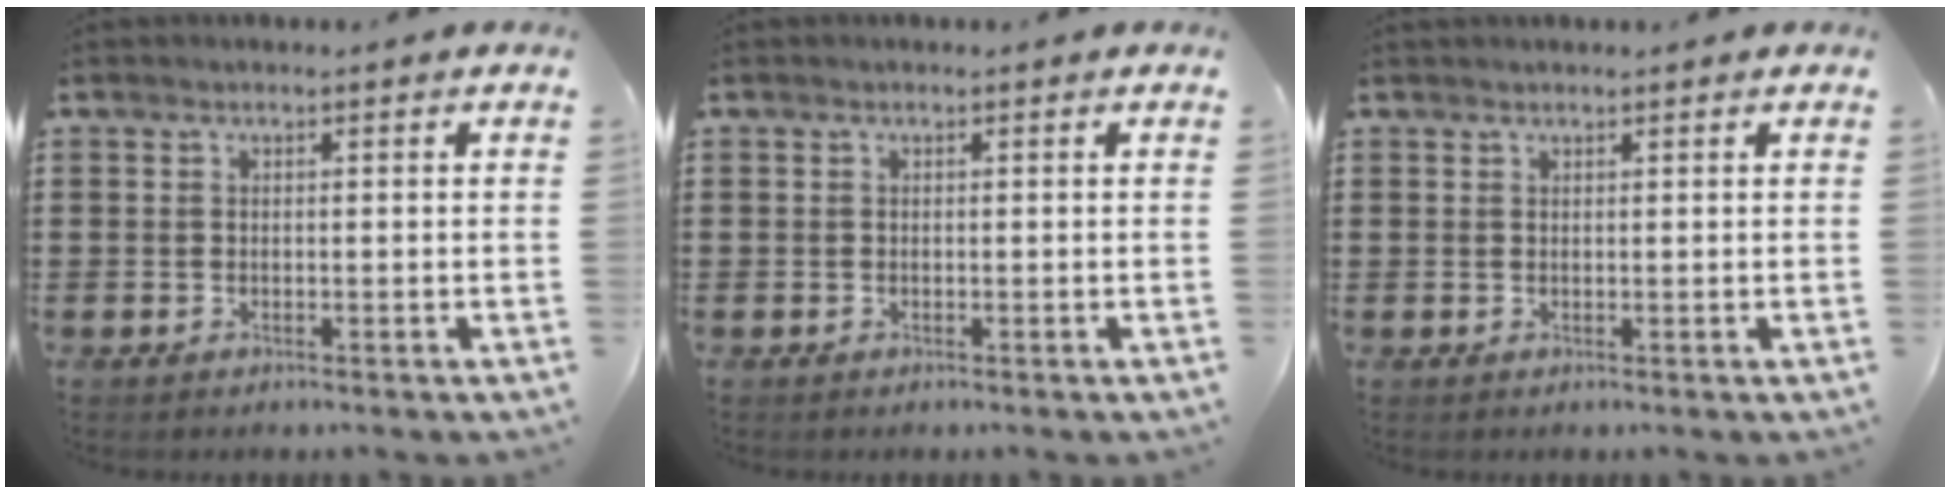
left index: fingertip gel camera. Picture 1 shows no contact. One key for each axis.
{"total": 0.0}
{"total": 0.6, "fx": 0.6, "fy": 0.0, "fz": 0.2, "tx": -0.005, "ty": -0.001, "tz": 0.012}